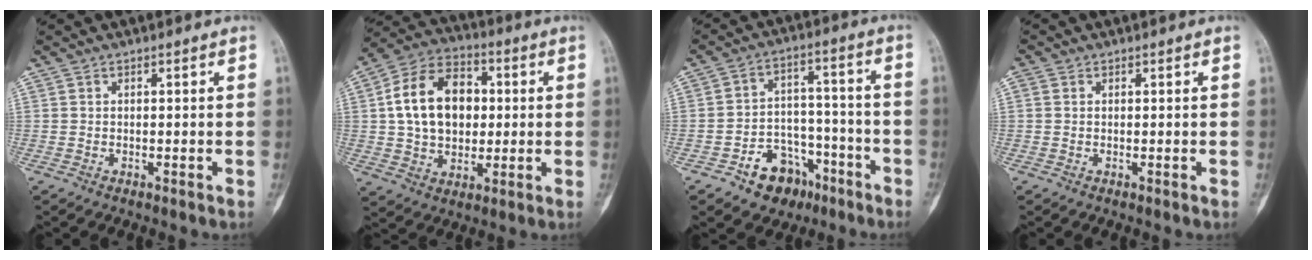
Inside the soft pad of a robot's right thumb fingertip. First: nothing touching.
{"total": 16.5, "force": [2.0, 11.7, 11.4], "torque": [-0.170, 0.017, 0.031]}
{"total": 11.1, "force": [-6.5, 7.7, 4.6], "torque": [-0.031, 0.069, -0.095]}
{"total": 0.8, "force": [0.2, 0.6, 0.5], "torque": [-0.017, 0.001, 0.001]}